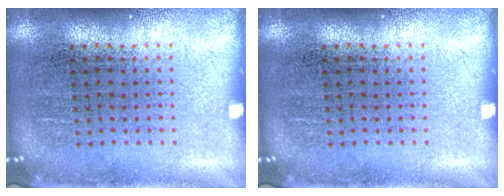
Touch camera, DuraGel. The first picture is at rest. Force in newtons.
{"total": 0.0}